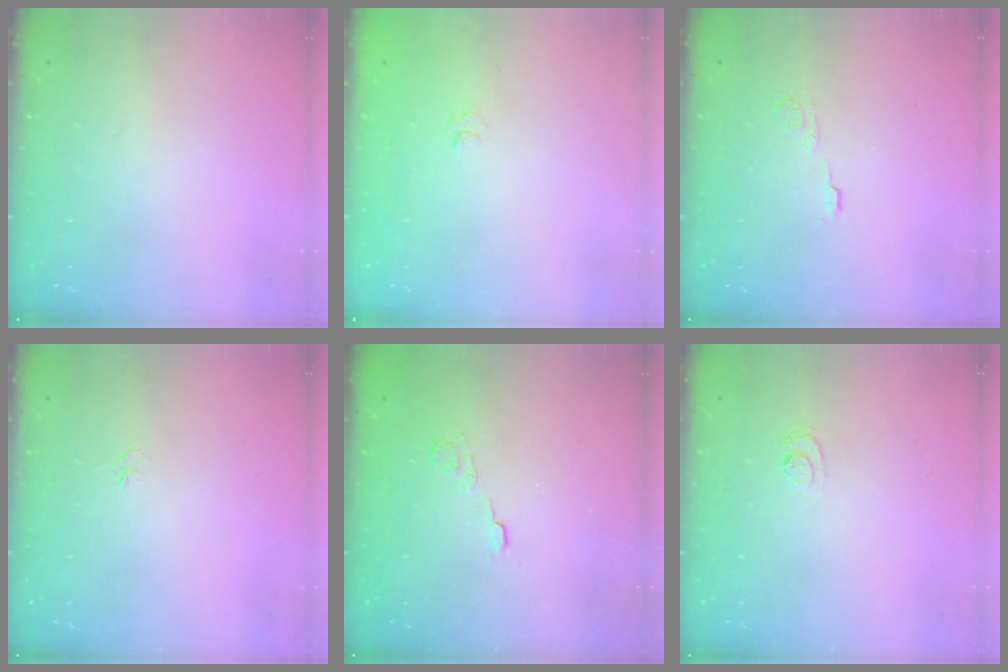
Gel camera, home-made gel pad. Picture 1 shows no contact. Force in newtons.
{"total": 5.4, "press": 5.3, "slide": 0.9}
{"total": 4.2, "press": 4.2, "slide": 0.4}
{"total": 4.6, "press": 4.6, "slide": 0.4}
{"total": 4.0, "press": 3.8, "slide": 1.3}
{"total": 5.7, "press": 5.7, "slide": 0.6}